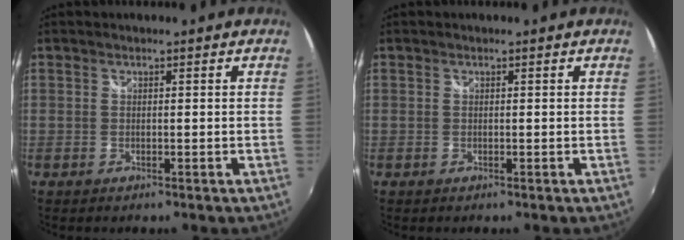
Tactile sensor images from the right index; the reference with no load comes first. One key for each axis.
{"total": 0.0}